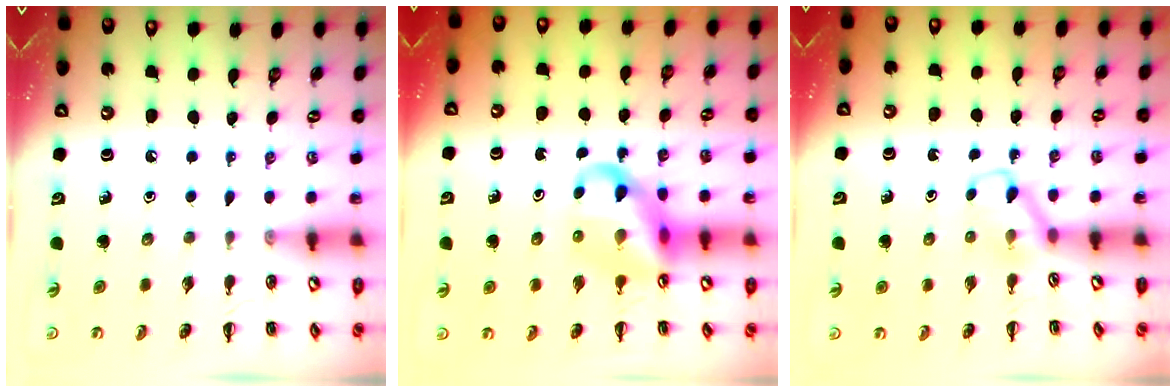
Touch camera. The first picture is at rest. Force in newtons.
{"total": 10.2, "press": 9.8, "slide": 2.7}
{"total": 3.7, "press": 3.5, "slide": 1.2}